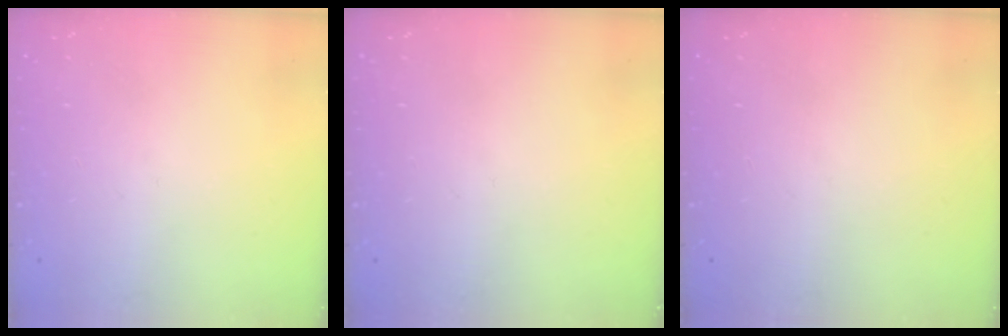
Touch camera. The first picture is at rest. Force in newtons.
{"total": 0.0}
{"total": 0.0}